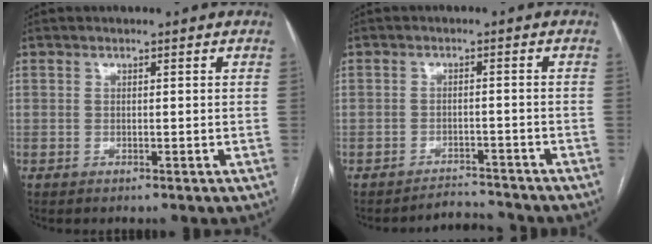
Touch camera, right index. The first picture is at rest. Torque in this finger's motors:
{"motor_torque": [-1.01, 0.45, -0.60, -0.18]}